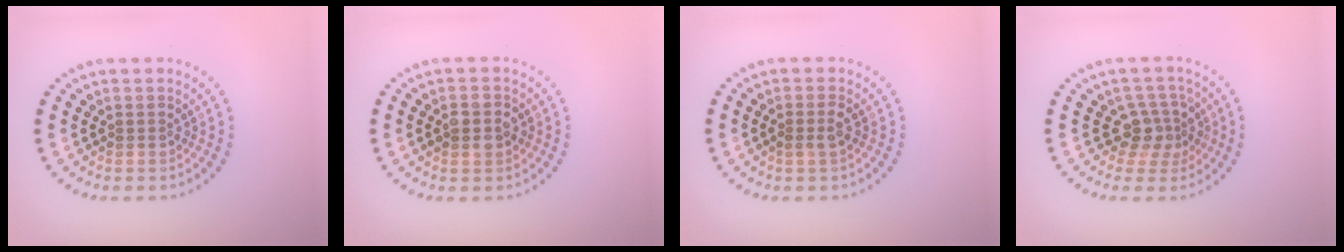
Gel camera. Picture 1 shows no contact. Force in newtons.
{"total": 2.7, "press": 2.7, "slide": 0.1}
{"total": 1.3, "press": 1.2, "slide": 0.4}
{"total": 2.9, "press": 2.3, "slide": 1.8}